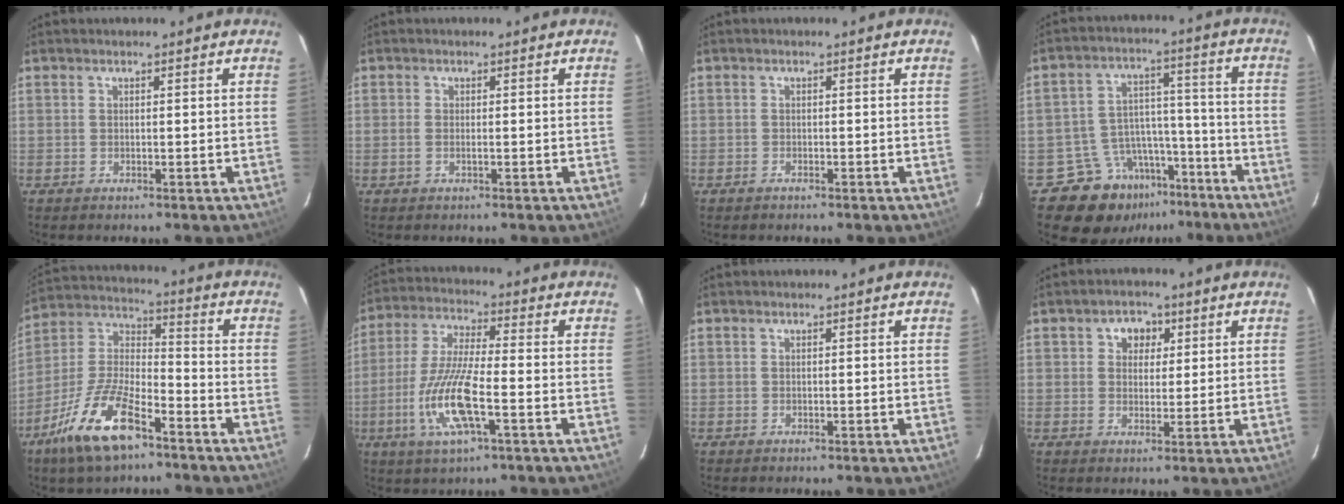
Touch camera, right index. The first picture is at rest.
{"total": 1.2, "force": [-0.3, 0.2, 1.1], "torque": [-0.026, 0.000, -0.006]}
{"total": 0.7, "force": [-0.6, 0.3, 0.2], "torque": [-0.005, 0.001, -0.014]}
{"total": 11.6, "force": [-8.3, 7.8, 2.2], "torque": [-0.041, 0.054, -0.114]}
{"total": 16.3, "force": [-9.9, 5.8, 11.6], "torque": [-0.248, -0.008, -0.188]}
{"total": 13.3, "force": [-4.3, 2.7, 12.2], "torque": [-0.259, -0.009, -0.084]}
{"total": 0.0}
{"total": 4.5, "force": [1.5, 3.8, 1.7], "torque": [-0.019, 0.012, 0.024]}